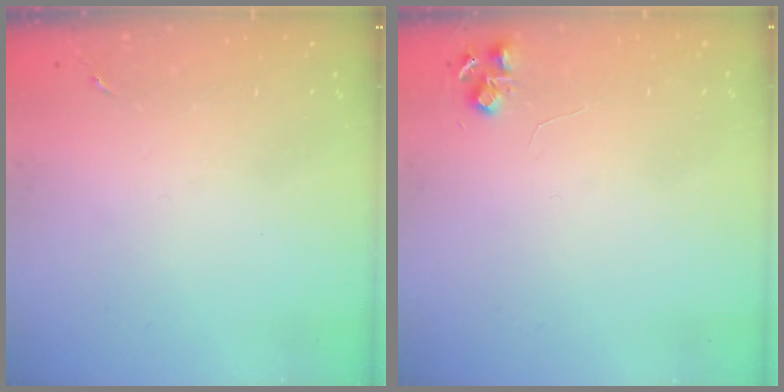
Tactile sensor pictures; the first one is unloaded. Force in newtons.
{"total": 5.8, "press": 5.8, "slide": 0.8}